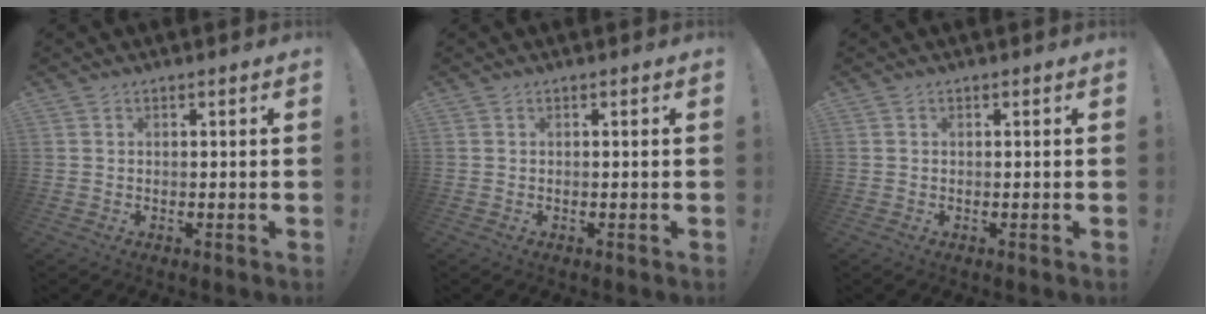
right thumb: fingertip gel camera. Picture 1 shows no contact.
{"total": 0.0}
{"total": 0.0}